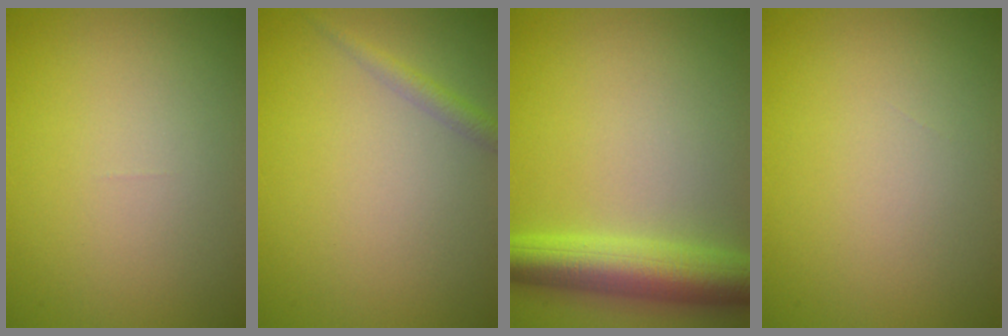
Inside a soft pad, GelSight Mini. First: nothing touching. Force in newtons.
{"total": 1.4, "press": 1.4, "slide": 0.0}
{"total": 6.2, "press": 6.2, "slide": 0.2}
{"total": 0.0}